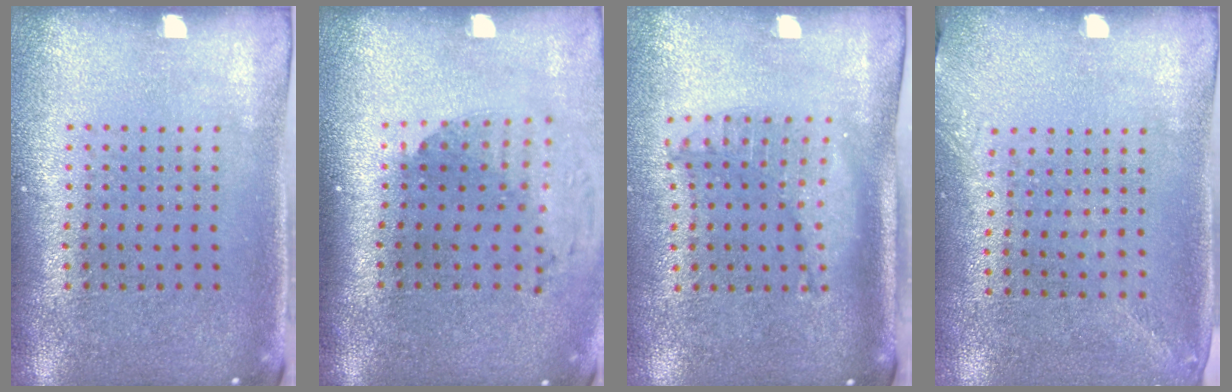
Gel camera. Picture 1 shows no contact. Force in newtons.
{"total": 1.8, "press": 1.5, "slide": 1.1}
{"total": 1.2, "press": 1.2, "slide": 0.2}
{"total": 1.4, "press": 1.1, "slide": 0.9}